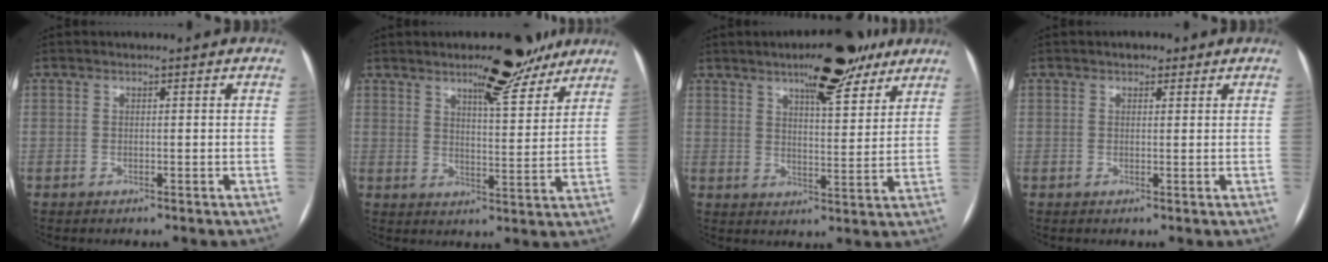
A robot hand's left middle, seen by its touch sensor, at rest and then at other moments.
{"total": 9.4, "force": [7.0, 2.2, 5.8], "torque": [-0.078, 0.001, 0.104]}
{"total": 11.3, "force": [7.7, 2.8, 7.8], "torque": [-0.110, 0.006, 0.114]}
{"total": 1.9, "force": [1.3, 1.1, 1.0], "torque": [-0.013, 0.006, 0.015]}